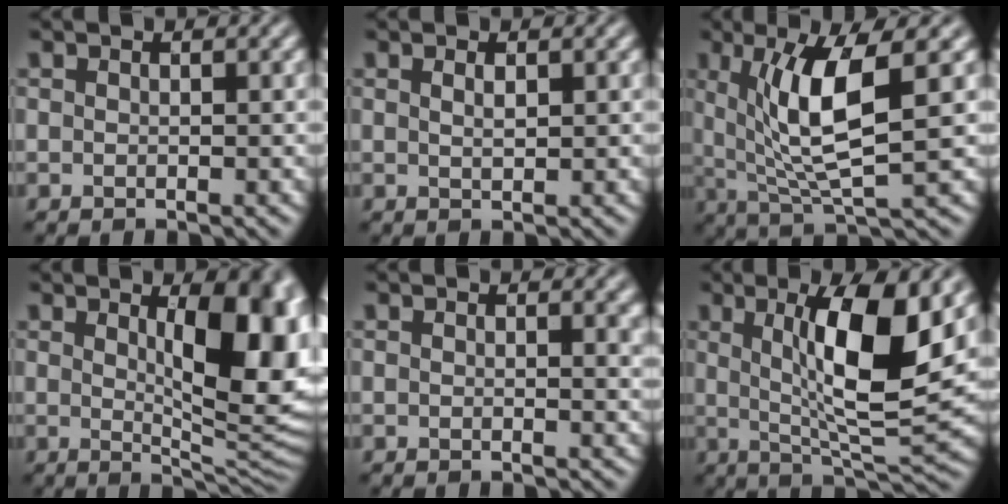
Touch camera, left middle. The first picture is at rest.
{"total": 0.6, "force": [0.3, 0.1, 0.5], "torque": [-0.014, 0.000, 0.008]}
{"total": 7.6, "force": [1.5, 1.9, 7.2], "torque": [-0.142, -0.013, 0.039]}
{"total": 10.5, "force": [1.8, 3.4, 9.7], "torque": [-0.122, -0.010, 0.039]}
{"total": 2.0, "force": [1.0, 0.8, 1.5], "torque": [-0.009, 0.002, 0.013]}
{"total": 9.8, "force": [2.0, 2.3, 9.2], "torque": [-0.152, -0.010, 0.048]}